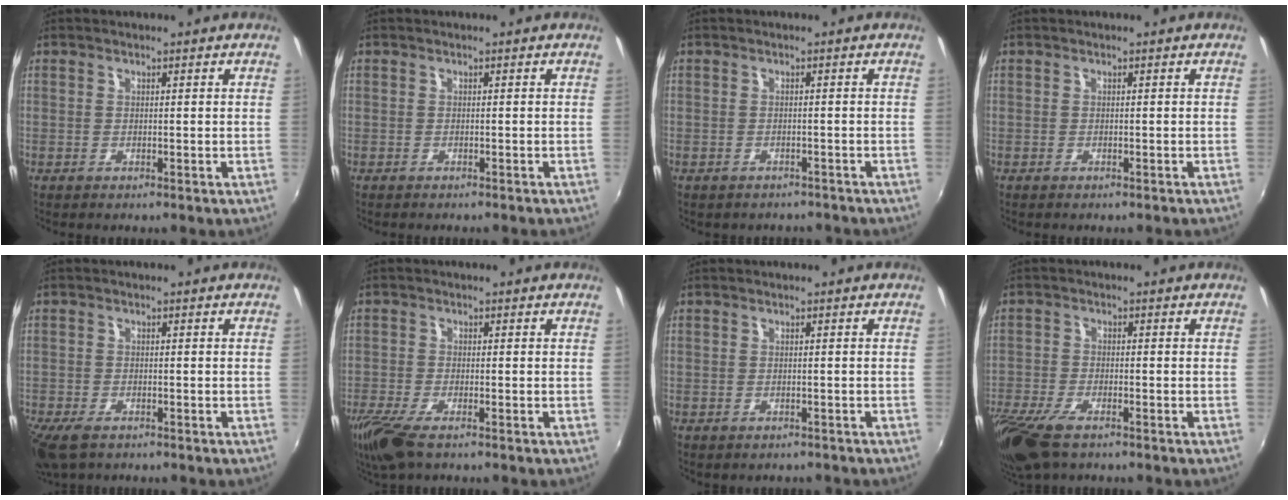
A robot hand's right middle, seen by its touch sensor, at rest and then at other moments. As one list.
[{"total": 1.0, "force": [-0.9, 0.1, 0.4], "torque": [-0.007, -0.006, -0.013]}, {"total": 3.9, "force": [-3.4, 1.7, 1.0], "torque": [-0.021, -0.014, -0.041]}, {"total": 0.7, "force": [-0.6, 0.1, 0.3], "torque": [-0.005, -0.001, -0.008]}, {"total": 5.6, "force": [-4.0, 2.3, 3.2], "torque": [-0.083, -0.024, -0.076]}, {"total": 7.3, "force": [-5.1, 1.7, 5.0], "torque": [-0.123, -0.030, -0.100]}, {"total": 1.6, "force": [-1.2, 0.9, 0.5], "torque": [-0.013, -0.007, -0.013]}, {"total": 11.6, "force": [-7.9, 4.2, 7.3], "torque": [-0.181, -0.049, -0.152]}]